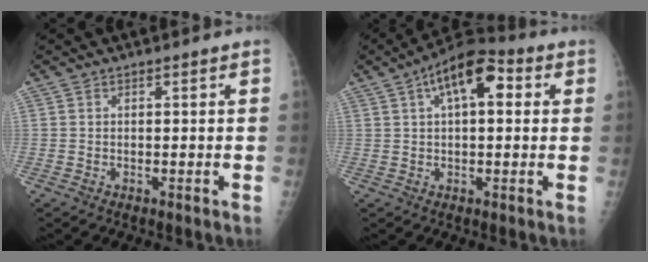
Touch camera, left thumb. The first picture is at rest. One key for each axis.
{"total": 11.2, "fx": 3.7, "fy": 5.6, "fz": 9.0, "tx": -0.124, "ty": 0.025, "tz": 0.049}